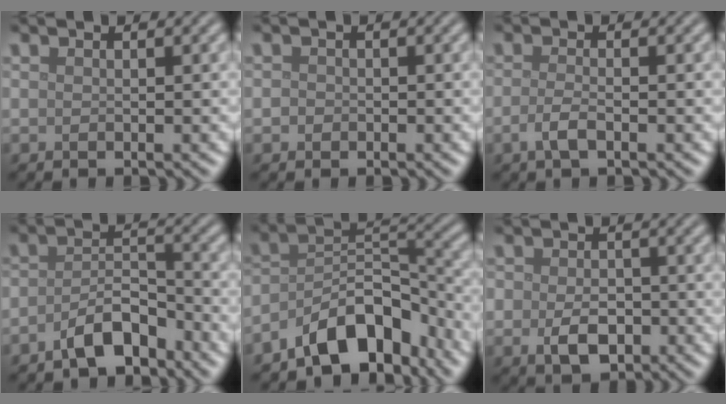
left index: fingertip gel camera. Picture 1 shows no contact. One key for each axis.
{"total": 0.8, "fx": -0.2, "fy": 0.8, "fz": 0.2, "tx": -0.001, "ty": -0.005, "tz": -0.008}
{"total": 1.8, "fx": -0.8, "fy": 0.6, "fz": 1.5, "tx": -0.035, "ty": -0.001, "tz": -0.020}
{"total": 4.5, "fx": -3.0, "fy": 2.0, "fz": 2.7, "tx": -0.044, "ty": 0.008, "tz": -0.058}
{"total": 9.2, "fx": -6.3, "fy": 4.4, "fz": 5.0, "tx": -0.060, "ty": 0.007, "tz": -0.118}
{"total": 4.1, "fx": -1.1, "fy": 2.9, "fz": 2.7, "tx": -0.050, "ty": -0.010, "tz": -0.023}